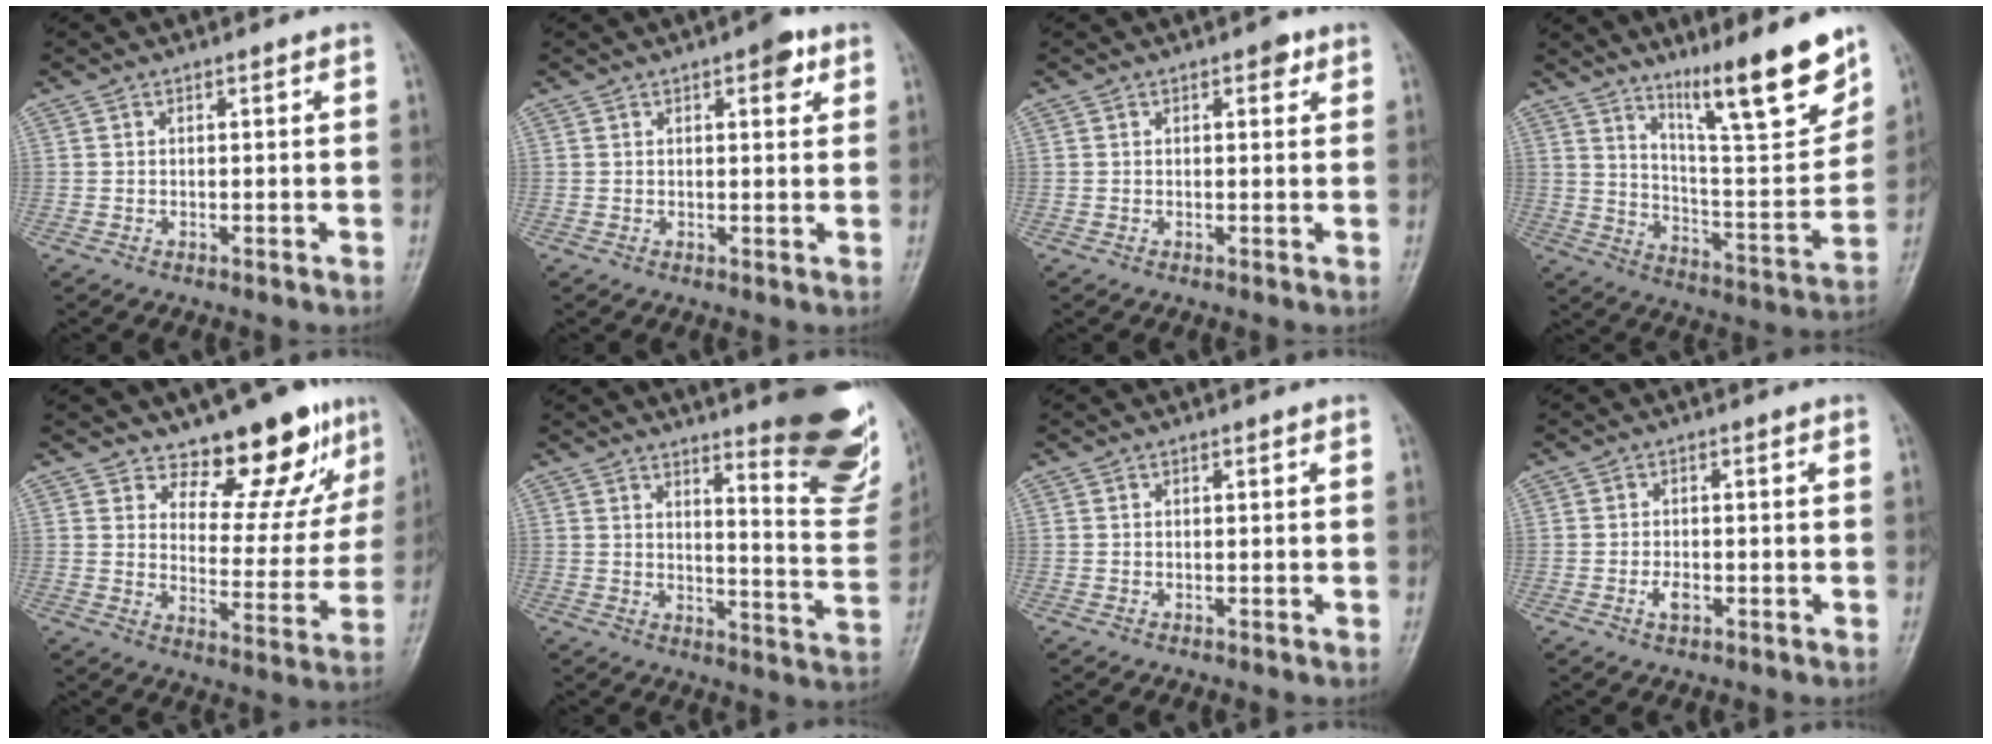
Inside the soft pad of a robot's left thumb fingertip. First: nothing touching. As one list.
[{"total": 3.8, "force": [2.0, 1.6, 2.9], "torque": [-0.025, -0.004, 0.021]}, {"total": 2.1, "force": [1.1, 1.1, 1.4], "torque": [-0.007, -0.002, 0.012]}, {"total": 17.1, "force": [11.9, 2.3, 12.0], "torque": [-0.161, -0.085, 0.202]}, {"total": 13.2, "force": [10.1, 5.5, 6.5], "torque": [-0.036, -0.083, 0.146]}, {"total": 18.8, "force": [12.8, 4.1, 13.2], "torque": [-0.129, -0.107, 0.158]}, {"total": 0.0}, {"total": 2.2, "force": [-0.9, 1.2, 1.6], "torque": [-0.028, 0.001, -0.016]}]